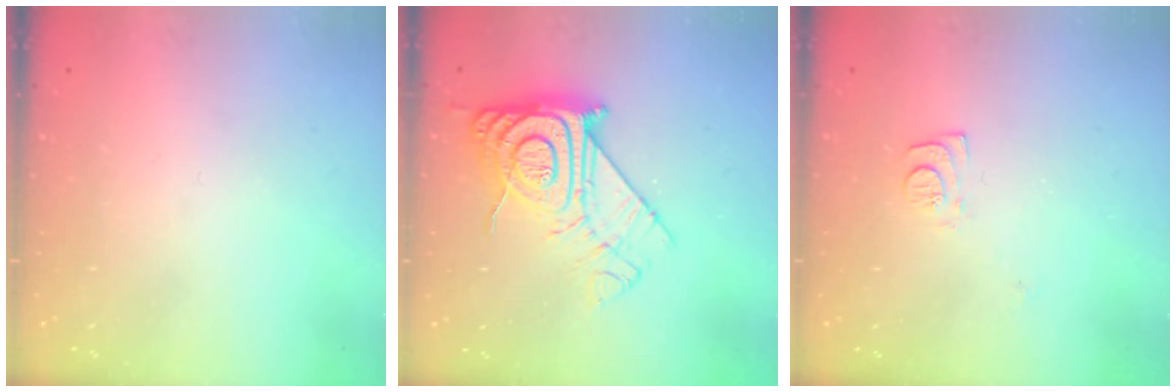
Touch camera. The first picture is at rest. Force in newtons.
{"total": 15.1, "press": 15.1, "slide": 1.2}
{"total": 7.9, "press": 7.9, "slide": 0.7}